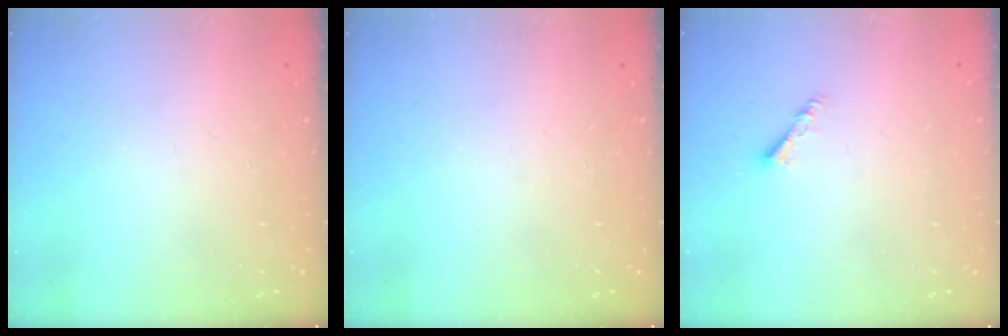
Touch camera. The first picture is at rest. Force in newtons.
{"total": 0.0}
{"total": 3.0, "press": 2.9, "slide": 0.6}